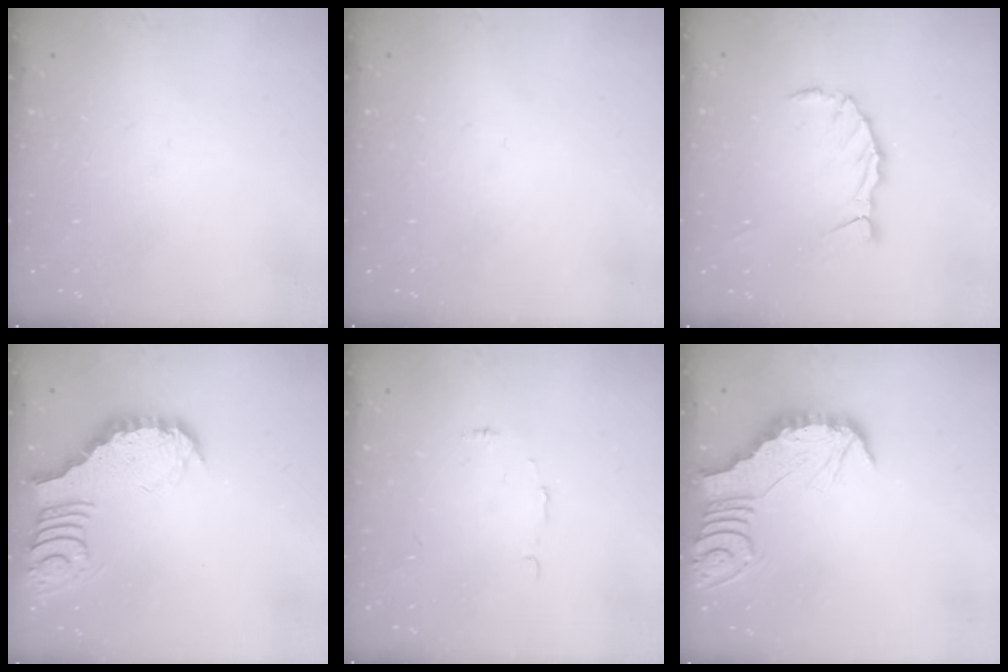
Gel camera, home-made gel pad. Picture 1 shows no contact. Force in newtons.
{"total": 0.0}
{"total": 6.9, "press": 6.9, "slide": 1.0}
{"total": 3.7, "press": 3.7, "slide": 0.5}
{"total": 5.4, "press": 5.4, "slide": 0.3}
{"total": 2.3, "press": 2.3, "slide": 0.3}